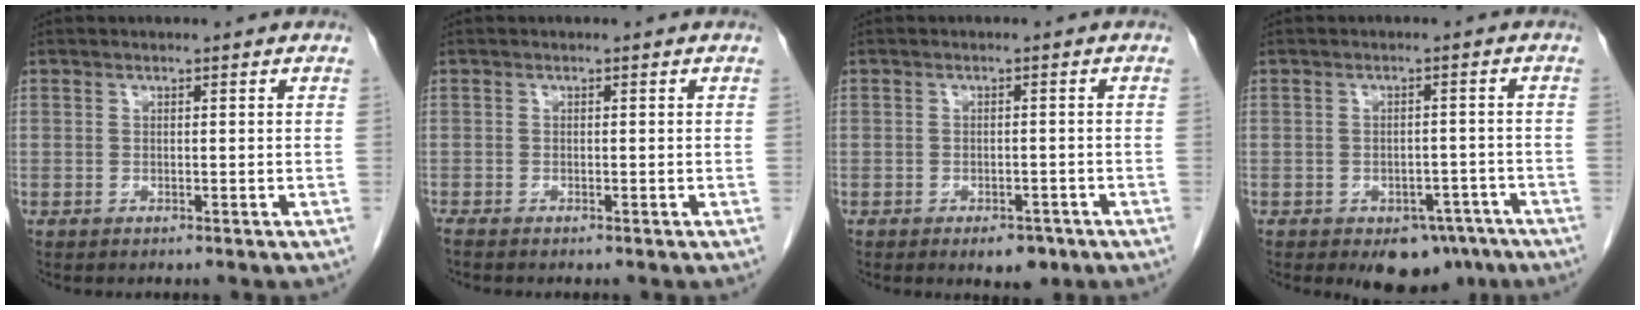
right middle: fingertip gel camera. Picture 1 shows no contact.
{"total": 0.8, "force": [-0.7, -0.1, 0.3], "torque": [-0.010, -0.002, -0.016]}
{"total": 3.4, "force": [-2.2, 1.6, 1.9], "torque": [-0.021, -0.001, -0.021]}
{"total": 6.6, "force": [-4.7, 3.4, 3.0], "torque": [-0.024, 0.005, -0.060]}